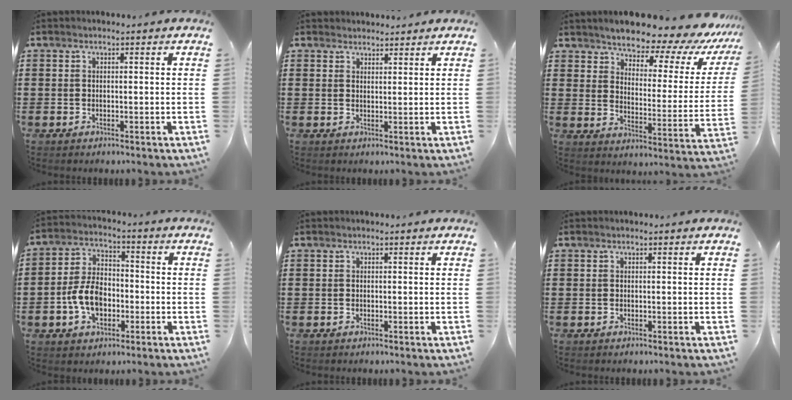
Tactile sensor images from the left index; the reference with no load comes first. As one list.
[{"total": 1.9, "force": [1.8, 0.5, -0.2], "torque": [-0.001, 0.002, 0.036]}, {"total": 7.2, "force": [6.8, 1.3, 2.2], "torque": [-0.062, -0.055, 0.113]}, {"total": 7.8, "force": [-2.3, 5.0, 5.5], "torque": [-0.131, 0.006, -0.049]}, {"total": 0.0}, {"total": 0.0}]